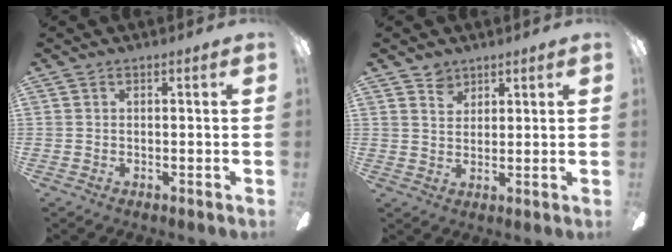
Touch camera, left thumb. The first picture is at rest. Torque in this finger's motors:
{"motor_torque": [-0.22, -0.36, -0.09, 0.01, 0.03]}